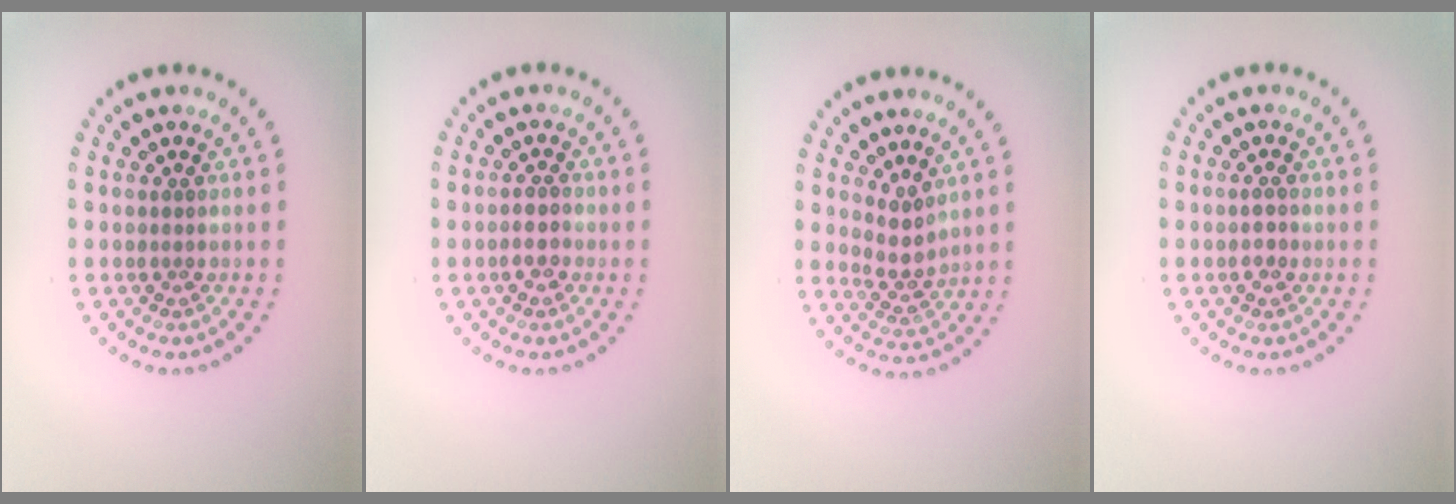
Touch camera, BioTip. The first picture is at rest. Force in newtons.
{"total": 1.5, "press": 1.4, "slide": 0.6}
{"total": 2.2, "press": 1.7, "slide": 1.4}
{"total": 1.1, "press": 1.0, "slide": 0.5}